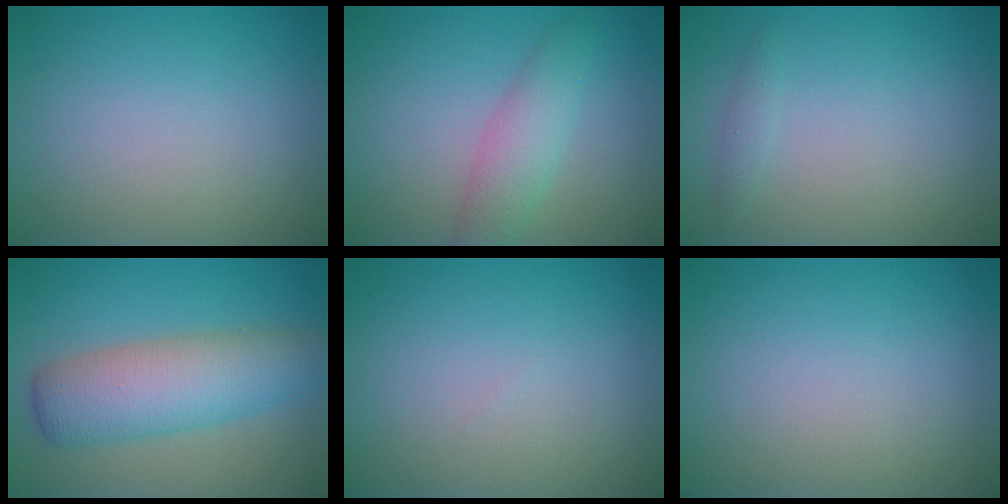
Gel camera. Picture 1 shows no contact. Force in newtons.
{"total": 3.5, "press": 3.5, "slide": 0.1}
{"total": 0.8, "press": 0.8, "slide": 0.1}
{"total": 6.8, "press": 6.8, "slide": 0.3}
{"total": 0.0}
{"total": 0.0}